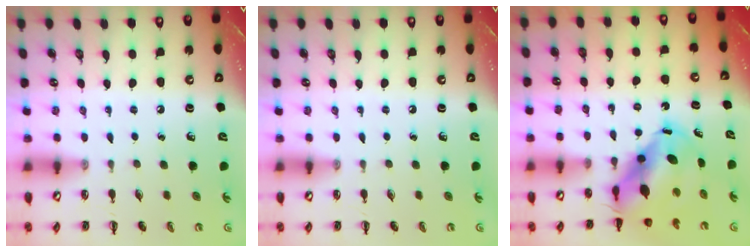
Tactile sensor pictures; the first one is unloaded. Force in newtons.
{"total": 0.0}
{"total": 8.2, "press": 7.9, "slide": 2.3}